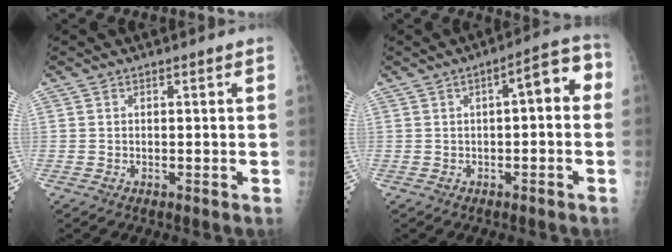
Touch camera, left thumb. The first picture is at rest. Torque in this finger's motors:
{"motor_torque": [-0.19, 0.45, 0.37, 0.44, 0.03]}